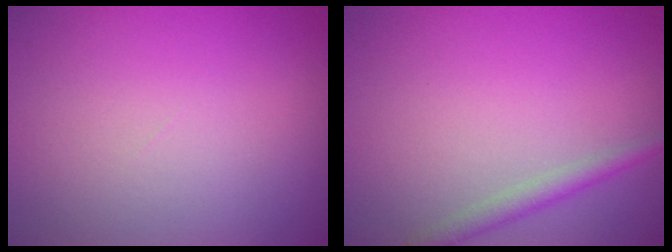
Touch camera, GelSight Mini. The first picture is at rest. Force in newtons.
{"total": 1.6, "press": 1.6, "slide": 0.0}